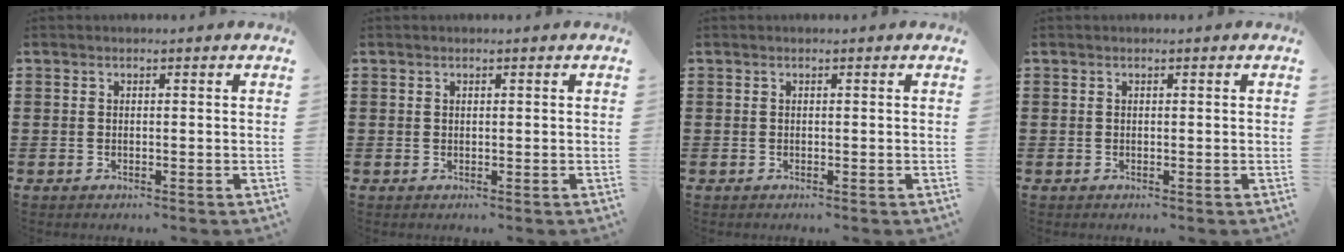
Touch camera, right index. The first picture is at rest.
{"total": 0.0}
{"total": 0.0}
{"total": 0.0}